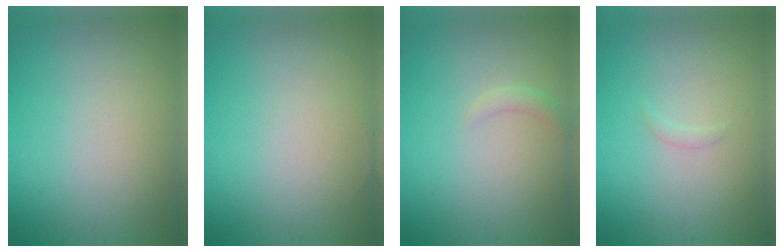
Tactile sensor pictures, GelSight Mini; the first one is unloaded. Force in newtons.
{"total": 0.0}
{"total": 1.1, "press": 1.1, "slide": 0.2}
{"total": 0.5, "press": 0.5, "slide": 0.1}